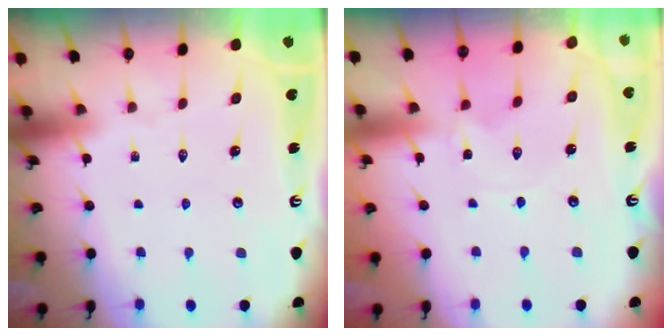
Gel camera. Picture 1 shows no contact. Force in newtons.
{"total": 0.8, "press": 0.8, "slide": 0.1}